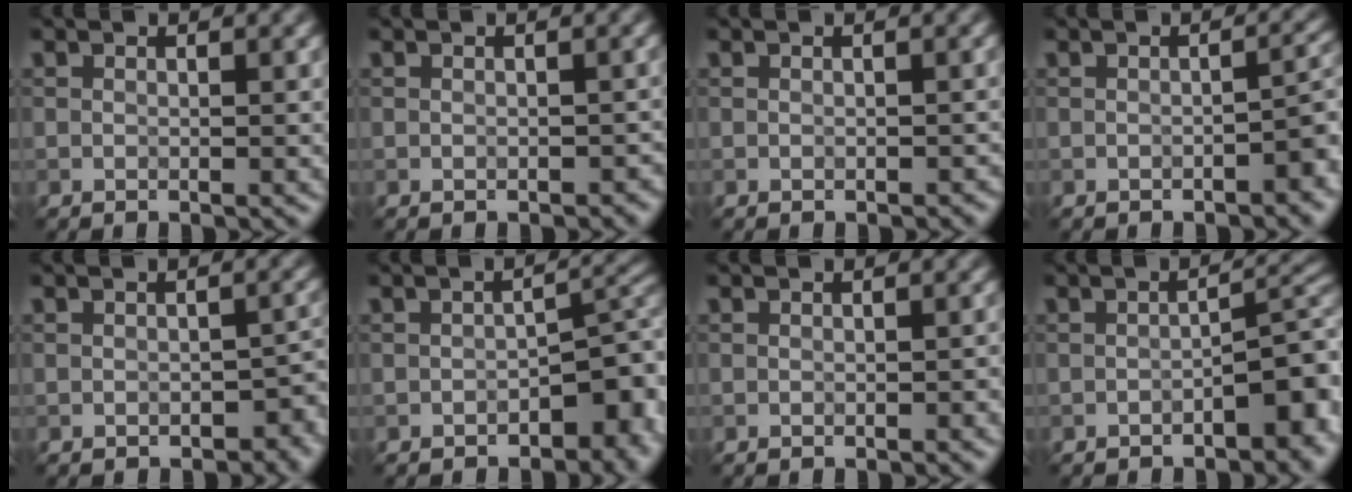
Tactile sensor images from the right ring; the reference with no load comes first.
{"total": 1.2, "force": [-0.5, 1.0, 0.6], "torque": [-0.007, -0.003, -0.006]}
{"total": 0.8, "force": [-0.3, 0.6, 0.3], "torque": [-0.002, -0.002, -0.003]}
{"total": 3.0, "force": [-1.4, 1.2, 2.3], "torque": [-0.028, 0.009, -0.022]}
{"total": 3.3, "force": [-1.3, 2.1, 2.2], "torque": [-0.013, -0.002, -0.015]}
{"total": 5.8, "force": [-2.2, 3.1, 4.4], "torque": [-0.038, 0.006, -0.033]}
{"total": 0.7, "force": [-0.2, 0.5, 0.5], "torque": [-0.009, 0.000, -0.003]}
{"total": 4.9, "force": [-1.6, 2.2, 4.1], "torque": [-0.045, 0.011, -0.025]}